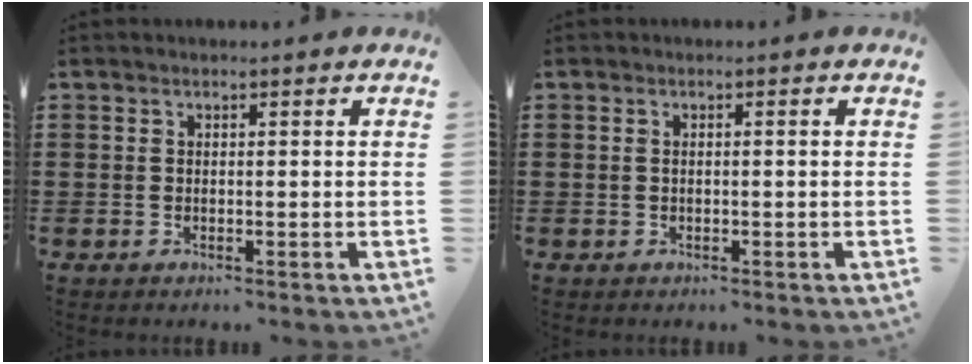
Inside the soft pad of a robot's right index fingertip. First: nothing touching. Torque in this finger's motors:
{"motor_torque": [-0.13, 0.03, -0.04, -0.01]}